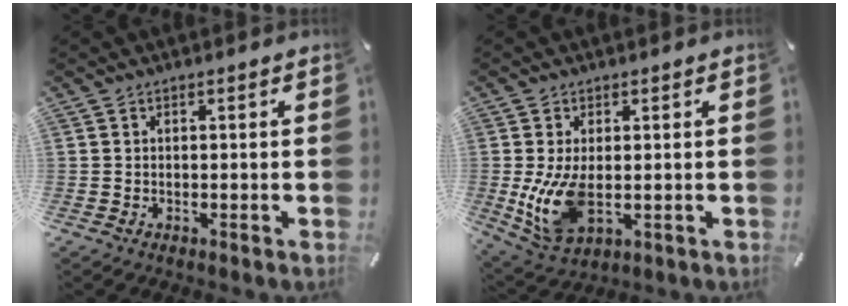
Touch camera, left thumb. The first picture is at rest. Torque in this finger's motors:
{"motor_torque": [0.68, 2.52, 1.42, -0.07, 0.54]}